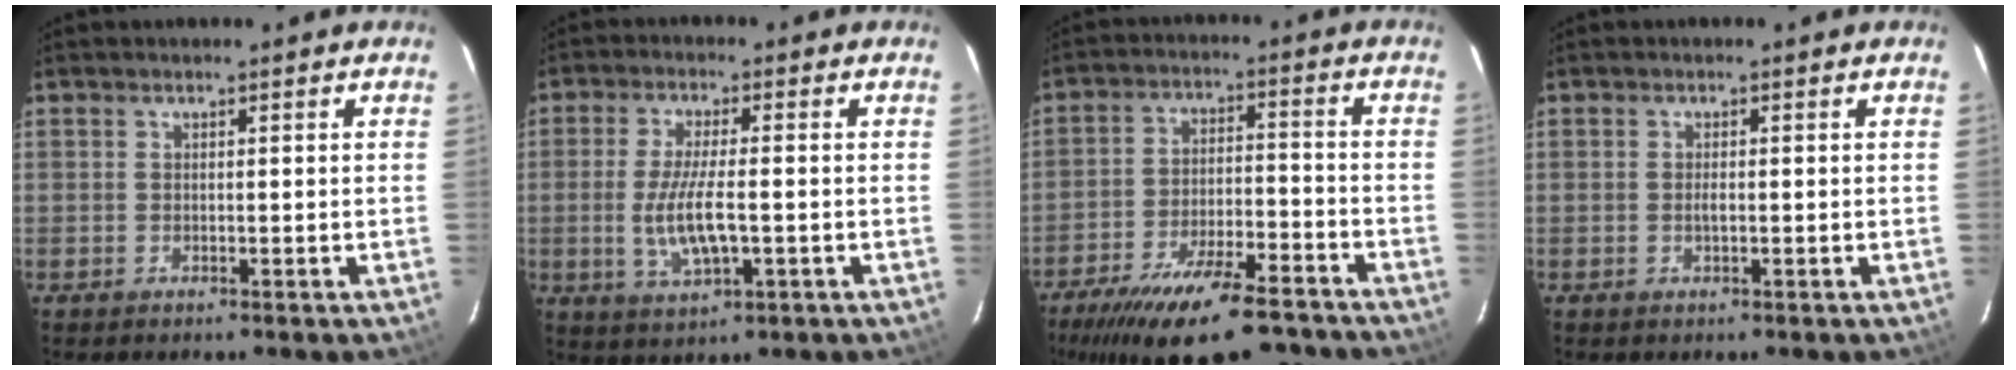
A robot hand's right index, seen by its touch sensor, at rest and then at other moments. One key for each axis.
{"total": 9.1, "fx": -1.6, "fy": 2.7, "fz": 8.6, "tx": -0.170, "ty": -0.009, "tz": -0.025}
{"total": 22.4, "fx": -17.3, "fy": 6.8, "fz": 12.5, "tx": -0.231, "ty": -0.030, "tz": -0.251}
{"total": 1.4, "fx": -0.2, "fy": 0.5, "fz": 1.3, "tx": -0.023, "ty": 0.002, "tz": -0.002}